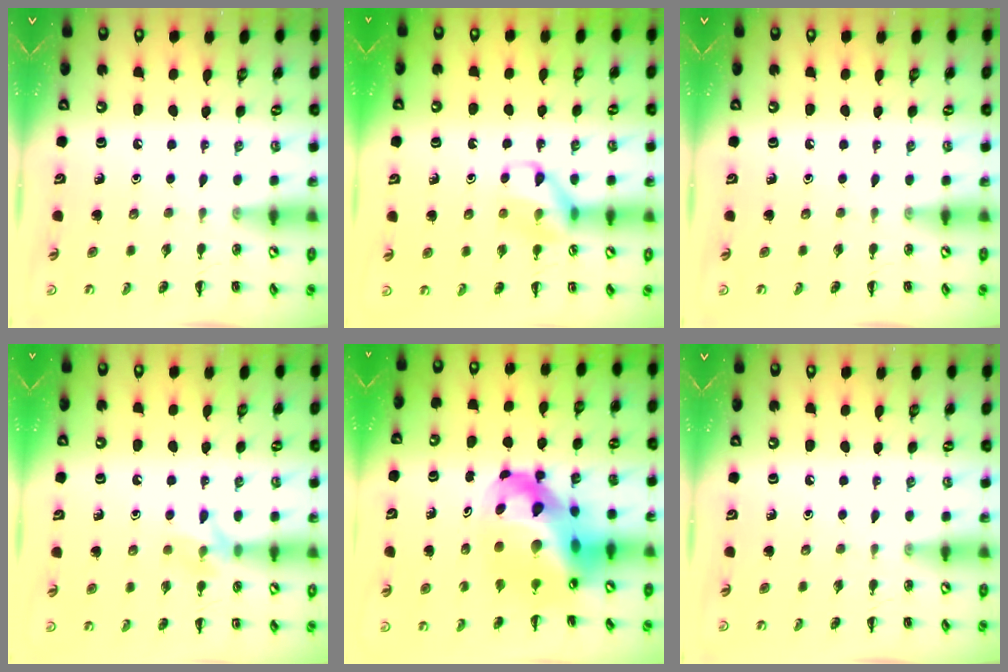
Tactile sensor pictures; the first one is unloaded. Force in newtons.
{"total": 10.9, "press": 10.8, "slide": 1.1}
{"total": 0.0}
{"total": 8.1, "press": 8.0, "slide": 1.2}
{"total": 16.0, "press": 15.4, "slide": 4.2}
{"total": 0.0}